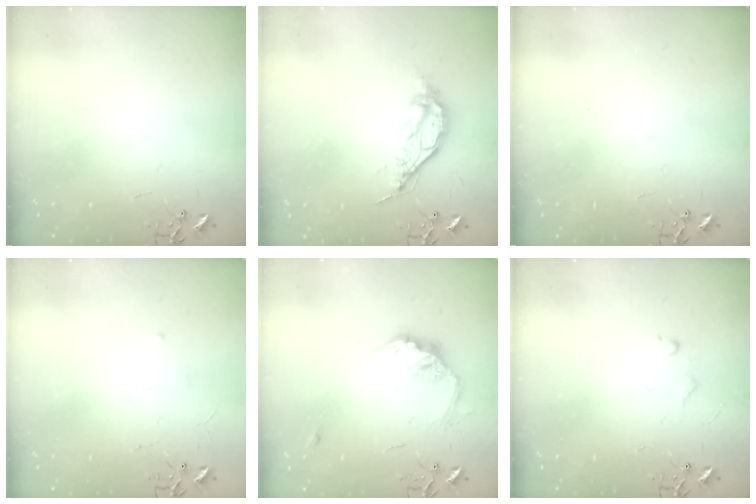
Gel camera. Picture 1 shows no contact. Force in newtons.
{"total": 10.0, "press": 10.0, "slide": 0.8}
{"total": 0.0}
{"total": 2.9, "press": 2.9, "slide": 0.4}
{"total": 12.4, "press": 12.4, "slide": 0.7}
{"total": 3.6, "press": 3.6, "slide": 0.5}